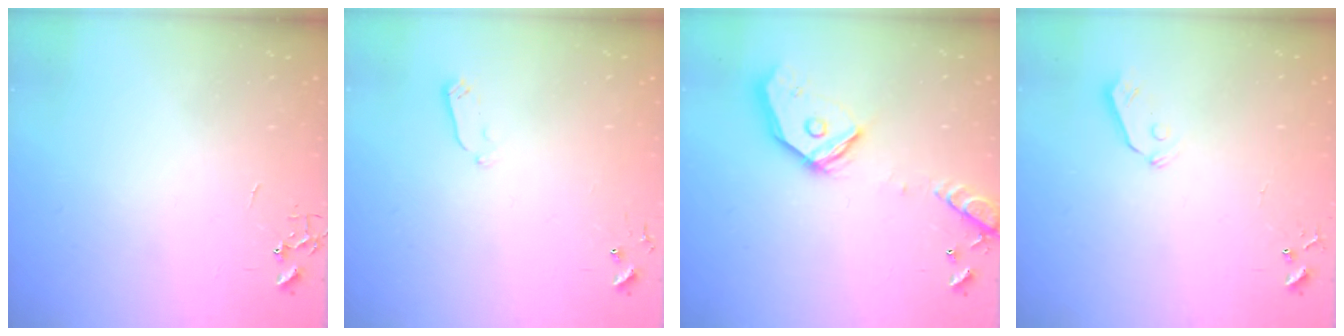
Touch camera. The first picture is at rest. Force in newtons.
{"total": 2.9, "press": 2.9, "slide": 0.4}
{"total": 17.6, "press": 17.4, "slide": 2.7}
{"total": 5.5, "press": 5.4, "slide": 0.6}